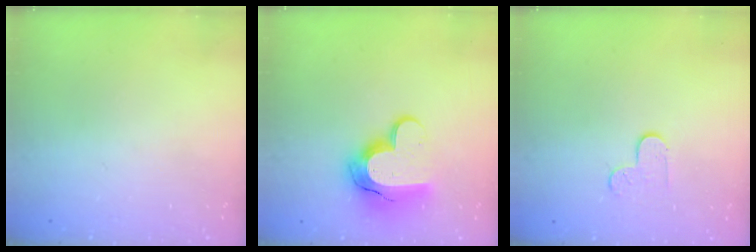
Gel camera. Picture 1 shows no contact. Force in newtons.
{"total": 15.4, "press": 15.3, "slide": 1.1}
{"total": 4.3, "press": 4.3, "slide": 0.4}